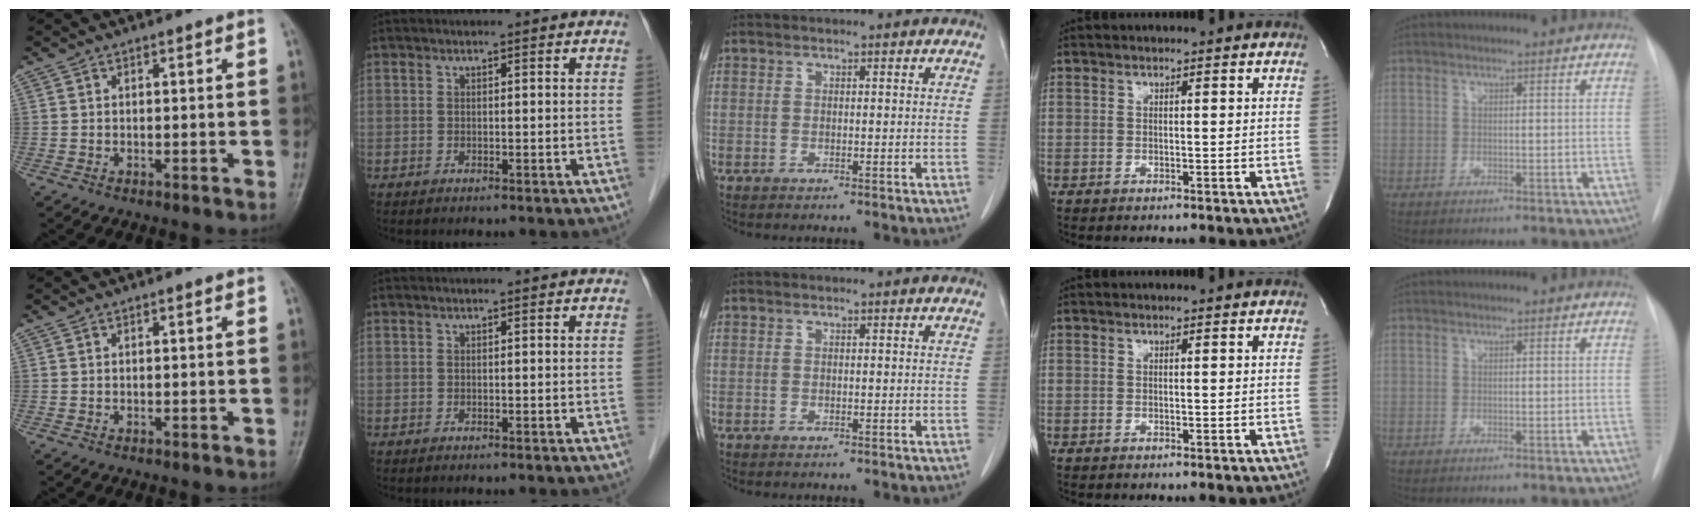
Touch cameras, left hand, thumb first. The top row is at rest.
{}